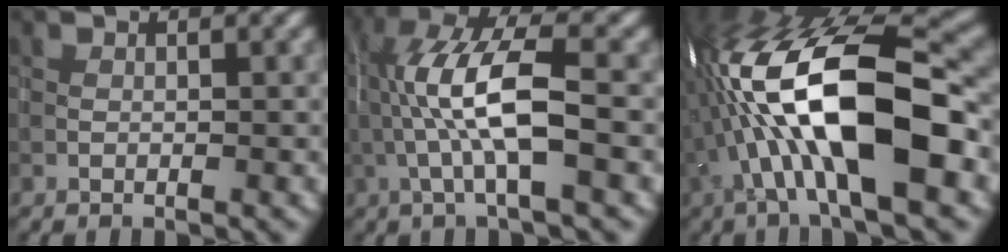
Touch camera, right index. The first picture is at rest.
{"total": 7.6, "force": [-0.6, 1.8, 7.3], "torque": [-0.154, 0.012, -0.013]}
{"total": 14.2, "force": [-1.8, 4.8, 13.2], "torque": [-0.248, 0.022, -0.034]}